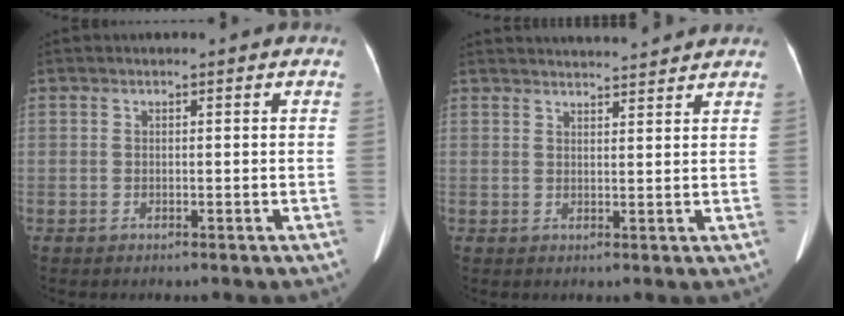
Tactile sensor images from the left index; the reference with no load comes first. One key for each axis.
{"total": 8.5, "fx": 8.3, "fy": 0.2, "fz": 1.9, "tx": -0.027, "ty": 0.021, "tz": 0.105}